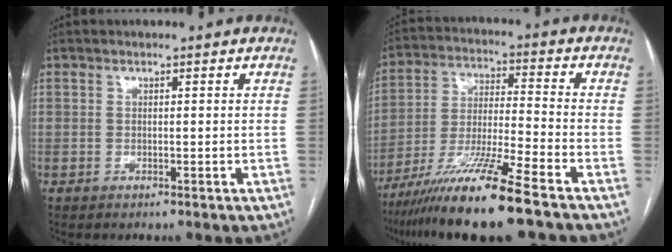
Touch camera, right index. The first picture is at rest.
{"total": 14.5, "force": [-10.3, -0.9, 10.1], "torque": [-0.199, -0.033, -0.189]}